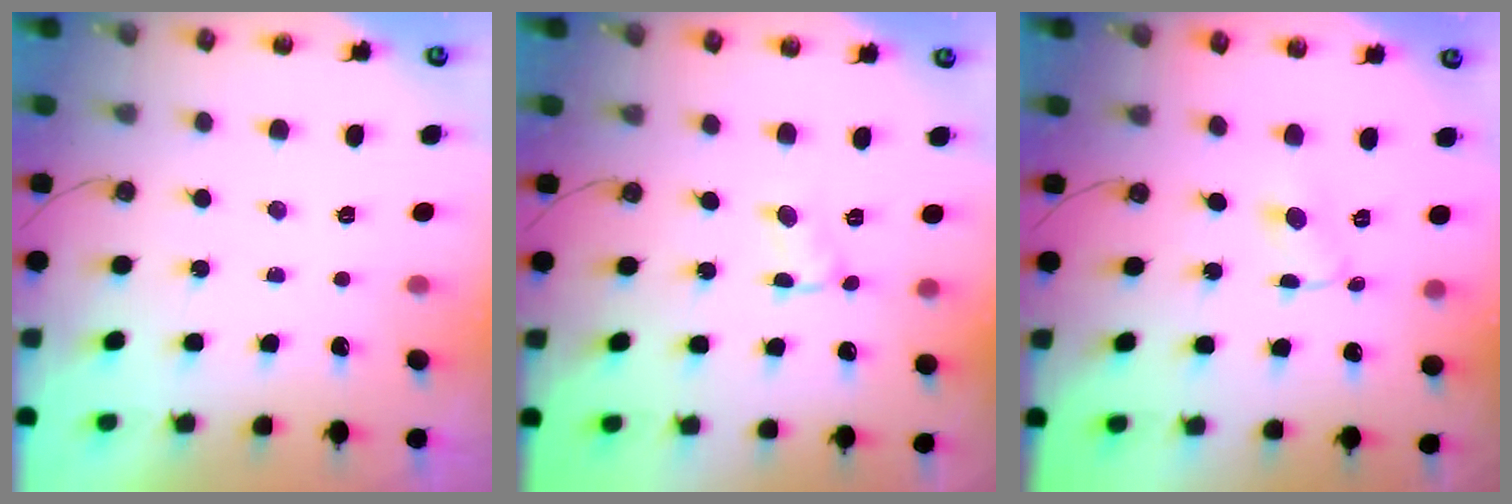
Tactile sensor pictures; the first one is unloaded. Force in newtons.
{"total": 1.6, "press": 1.6, "slide": 0.2}
{"total": 0.9, "press": 0.8, "slide": 0.2}